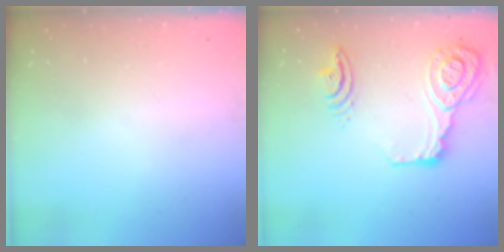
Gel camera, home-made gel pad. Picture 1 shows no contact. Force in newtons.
{"total": 17.7, "press": 17.1, "slide": 4.4}